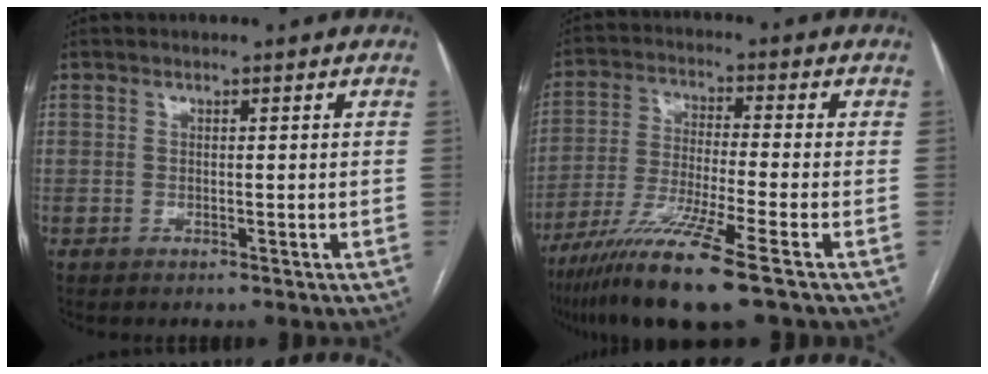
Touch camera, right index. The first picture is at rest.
{"total": 12.6, "force": [-8.1, -0.7, 9.6], "torque": [-0.192, -0.036, -0.149]}